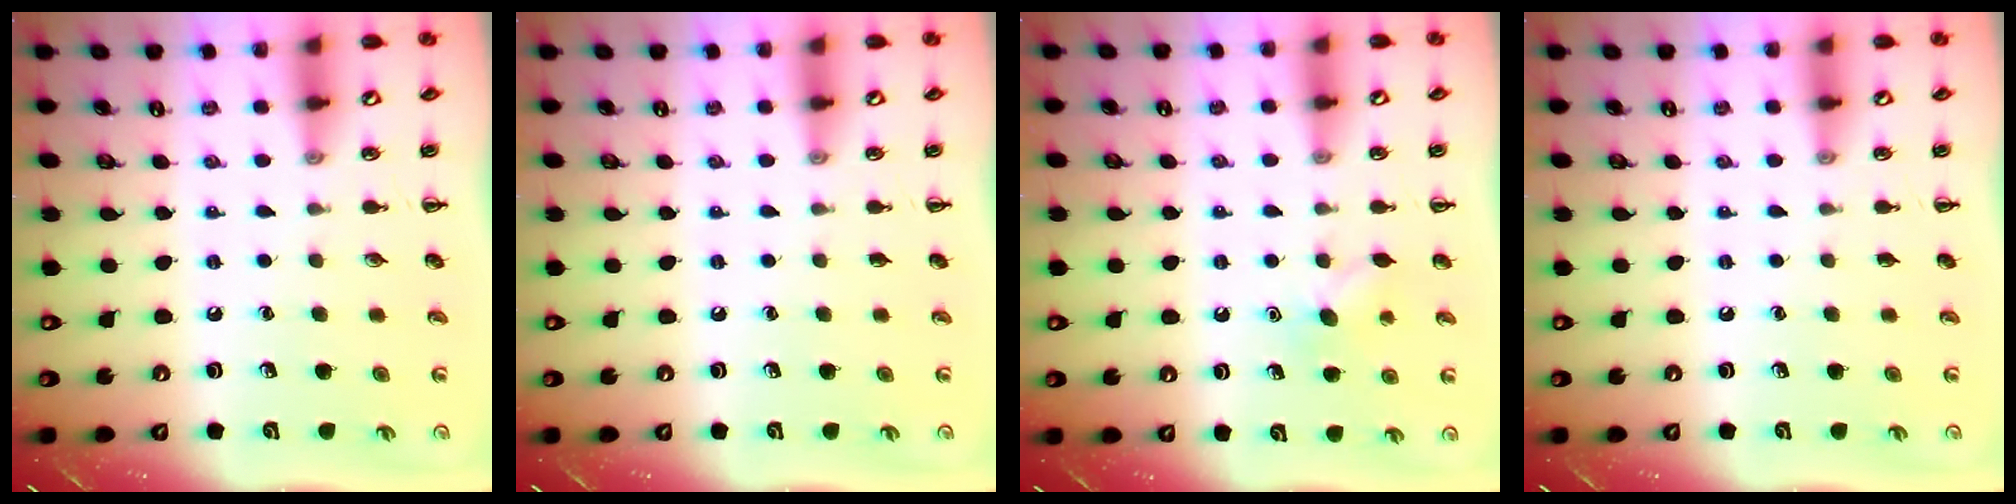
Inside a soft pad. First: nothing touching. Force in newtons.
{"total": 0.0}
{"total": 6.6, "press": 6.4, "slide": 1.7}
{"total": 0.0}